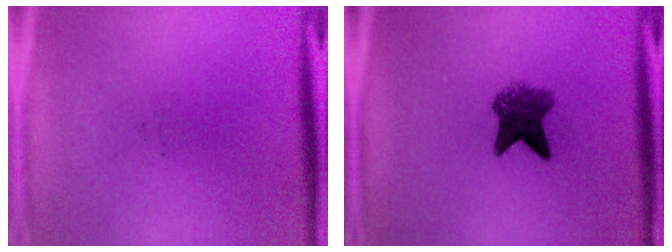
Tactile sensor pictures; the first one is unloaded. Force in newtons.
{"total": 5.5}